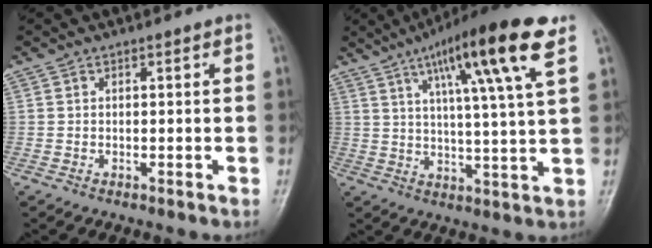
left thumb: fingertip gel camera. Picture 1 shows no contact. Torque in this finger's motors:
{"motor_torque": [0.69, 0.63, 1.66, -1.11, 0.24]}